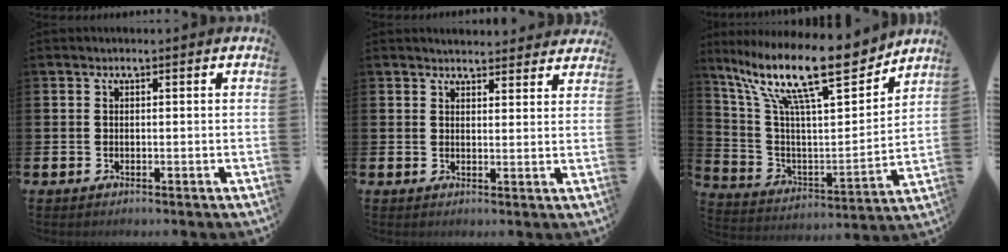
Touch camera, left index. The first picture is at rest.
{"total": 3.2, "force": [3.2, 0.5, 0.0], "torque": [0.005, -0.021, 0.057]}
{"total": 16.2, "force": [11.8, 3.8, 10.5], "torque": [-0.219, -0.072, 0.196]}